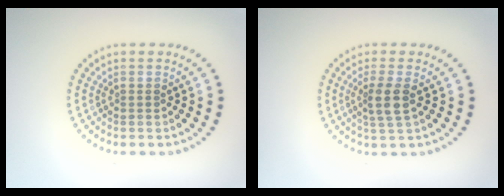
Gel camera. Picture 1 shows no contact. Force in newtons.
{"total": 2.2, "press": 1.9, "slide": 1.1}